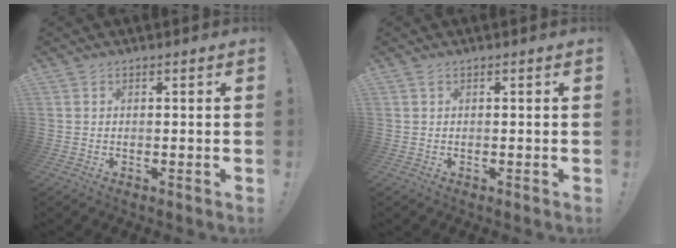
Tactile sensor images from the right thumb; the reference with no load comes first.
{"total": 0.7, "force": [0.3, 0.1, 0.6], "torque": [-0.012, 0.001, 0.005]}